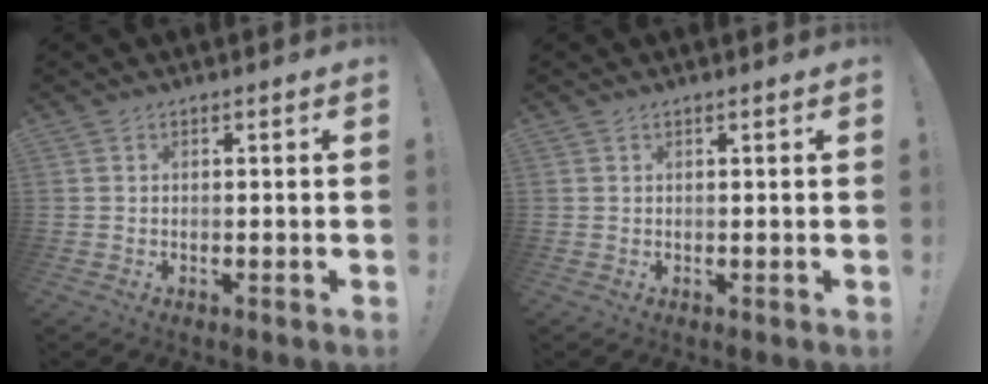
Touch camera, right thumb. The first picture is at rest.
{"total": 0.5, "force": [0.4, 0.1, 0.3], "torque": [-0.006, 0.002, 0.008]}